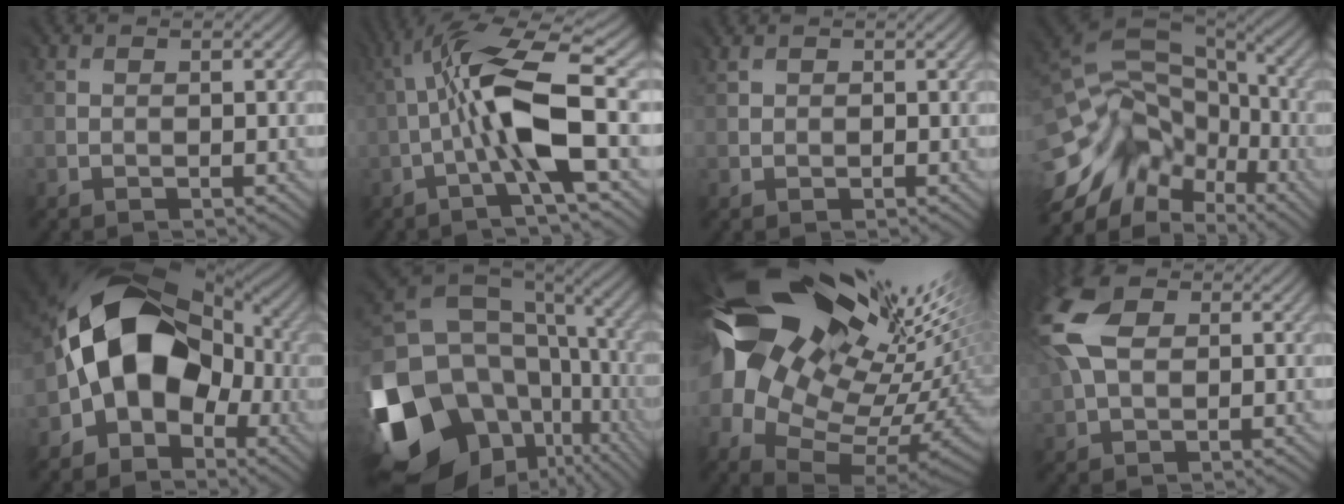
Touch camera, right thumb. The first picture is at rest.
{"total": 10.5, "force": [-1.2, 1.9, 10.2], "torque": [-0.191, 0.018, -0.029]}
{"total": 1.6, "force": [1.2, 1.0, 0.5], "torque": [-0.013, 0.003, 0.021]}
{"total": 18.0, "force": [-5.3, 13.9, 10.1], "torque": [-0.227, -0.015, -0.094]}
{"total": 13.7, "force": [-1.9, 10.3, 8.8], "torque": [-0.140, 0.003, -0.050]}
{"total": 21.3, "force": [-6.7, 16.3, 12.0], "torque": [-0.287, -0.031, -0.087]}
{"total": 20.3, "force": [8.4, 12.3, 13.7], "torque": [-0.279, 0.012, 0.174]}
{"total": 9.7, "force": [3.0, 6.0, 7.0], "torque": [-0.188, 0.019, 0.051]}